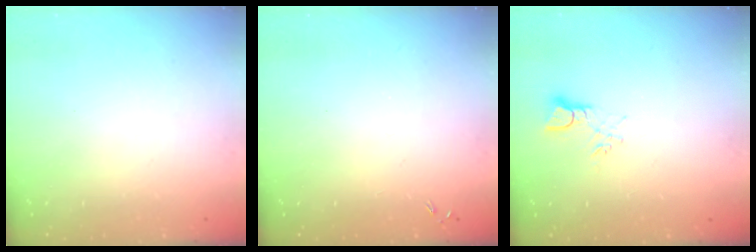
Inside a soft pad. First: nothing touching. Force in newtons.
{"total": 0.0}
{"total": 2.9, "press": 2.8, "slide": 0.5}